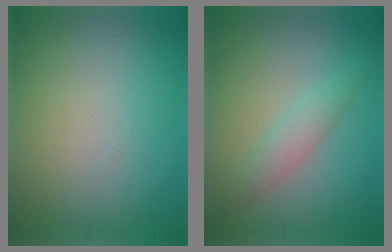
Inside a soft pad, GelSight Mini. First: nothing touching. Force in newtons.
{"total": 2.2, "press": 2.2, "slide": 0.1}